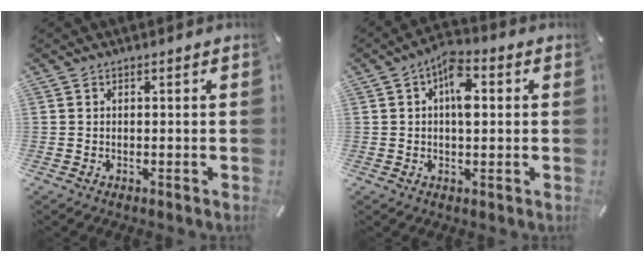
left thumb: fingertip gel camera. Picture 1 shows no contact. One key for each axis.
{"total": 7.4, "fx": 1.2, "fy": 3.9, "fz": 6.2, "tx": -0.090, "ty": 0.001, "tz": 0.015}